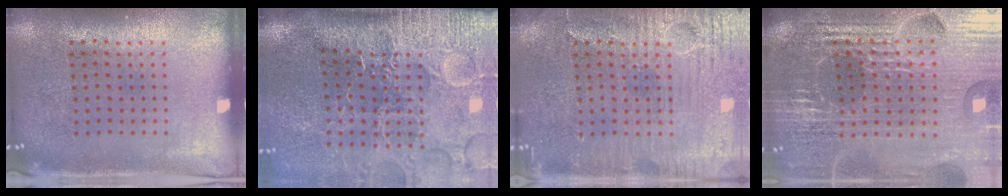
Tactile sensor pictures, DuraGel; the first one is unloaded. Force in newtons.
{"total": 4.7, "press": 3.9, "slide": 2.6}
{"total": 4.4, "press": 4.4, "slide": 0.4}
{"total": 6.3, "press": 5.6, "slide": 2.8}